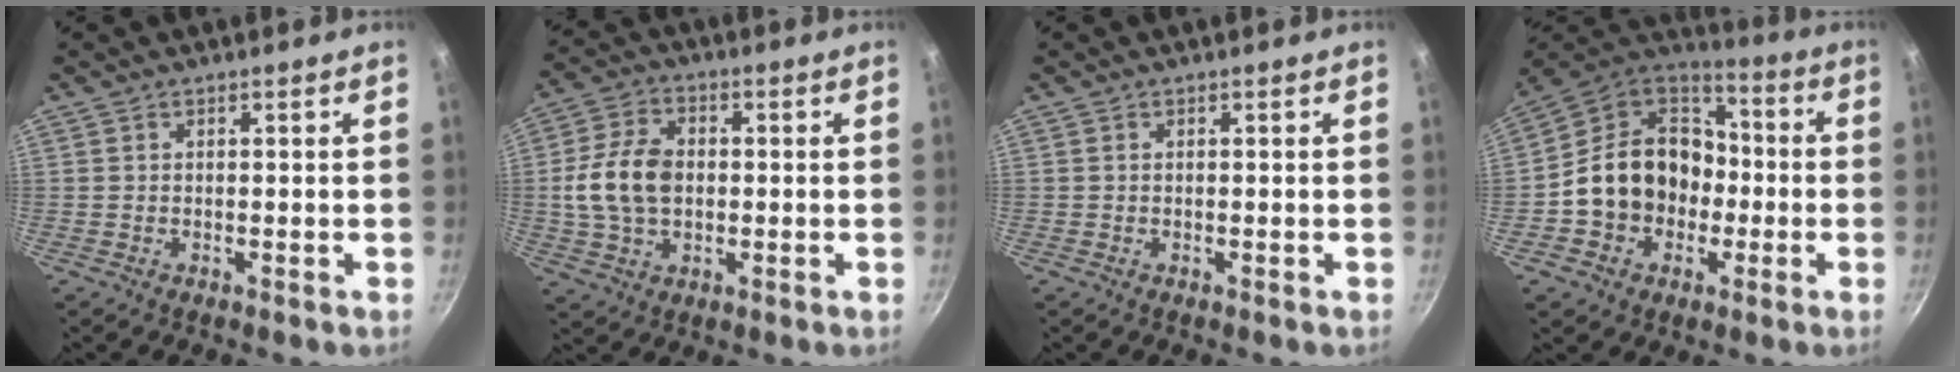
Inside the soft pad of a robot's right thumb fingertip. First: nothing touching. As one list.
[{"total": 11.3, "force": [0.0, 7.8, 8.1], "torque": [-0.144, 0.019, -0.004]}, {"total": 0.0}, {"total": 17.9, "force": [-2.5, 14.8, 9.8], "torque": [-0.141, 0.056, -0.047]}]